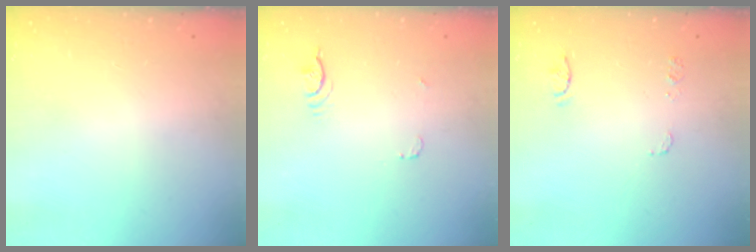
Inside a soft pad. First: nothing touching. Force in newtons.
{"total": 3.9, "press": 3.5, "slide": 1.7}
{"total": 6.9, "press": 6.9, "slide": 0.5}